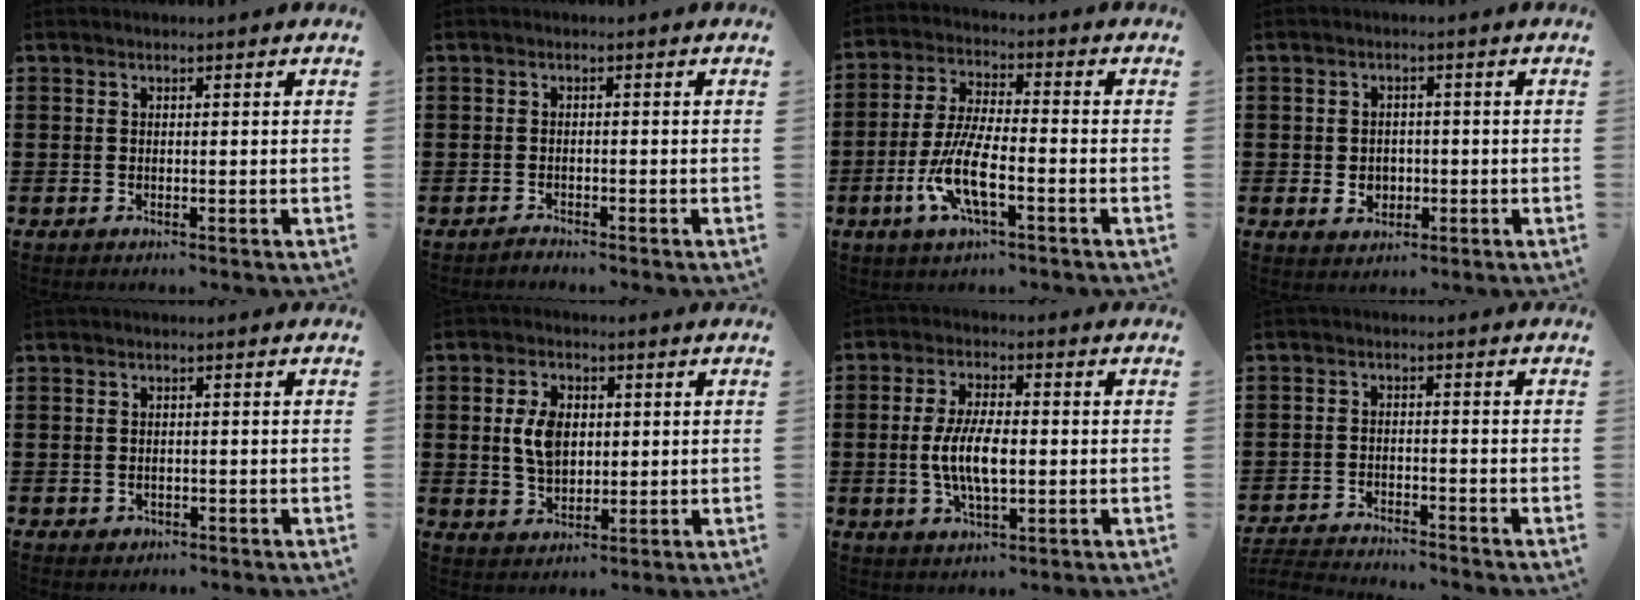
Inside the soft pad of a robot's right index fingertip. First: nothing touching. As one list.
[{"total": 1.0, "force": [-1.0, 0.1, -0.1], "torque": [-0.002, 0.003, -0.021]}, {"total": 9.2, "force": [-3.6, 2.3, 8.1], "torque": [-0.185, -0.015, -0.073]}, {"total": 2.9, "force": [-0.5, 2.5, 1.4], "torque": [-0.034, 0.006, -0.012]}, {"total": 0.6, "force": [-0.3, 0.5, 0.2], "torque": [-0.008, 0.000, -0.006]}, {"total": 6.0, "force": [0.6, 3.9, 4.5], "torque": [-0.102, 0.005, 0.003]}, {"total": 7.6, "force": [-0.8, 2.9, 7.0], "torque": [-0.152, -0.004, -0.022]}, {"total": 3.2, "force": [-3.2, 0.1, -0.1], "torque": [-0.011, -0.002, -0.074]}]